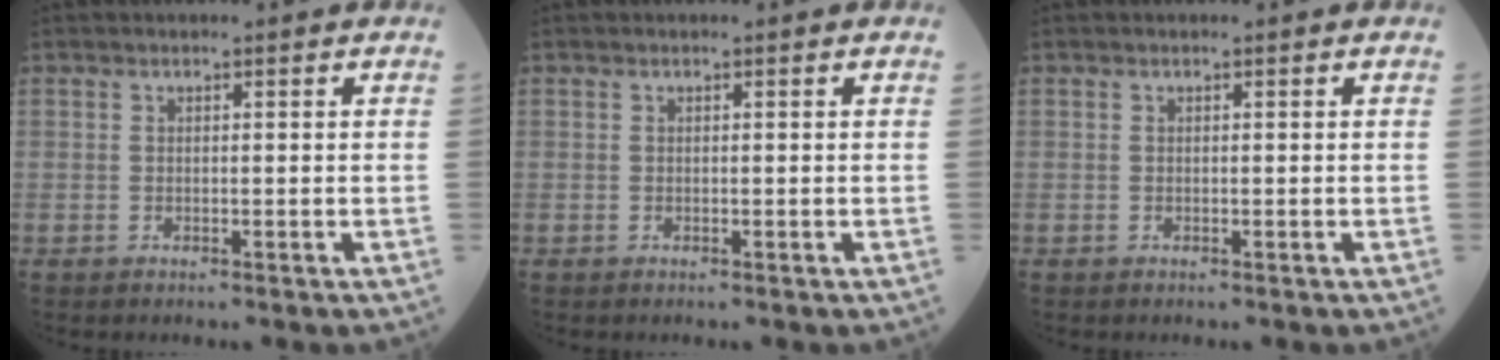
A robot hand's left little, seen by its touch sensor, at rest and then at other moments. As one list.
[{"total": 0.0}, {"total": 0.0}]